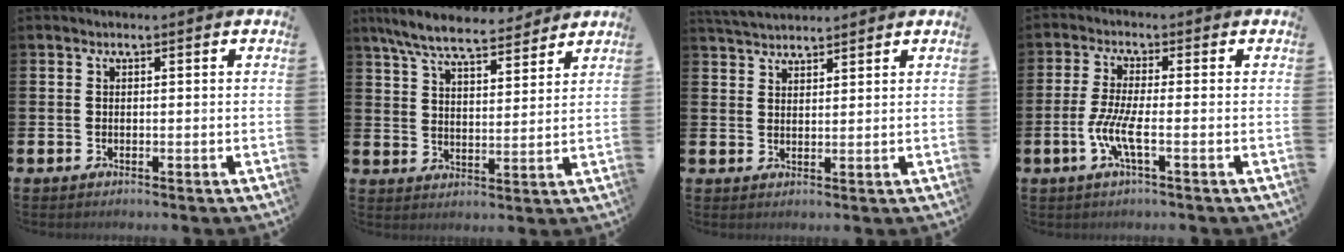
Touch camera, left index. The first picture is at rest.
{"total": 8.1, "force": [7.4, 1.6, 2.9], "torque": [-0.081, -0.034, 0.133]}
{"total": 3.5, "force": [3.4, 0.5, 0.3], "torque": [-0.015, -0.014, 0.064]}
{"total": 4.4, "force": [-1.6, 0.6, 4.1], "torque": [-0.100, -0.005, -0.035]}